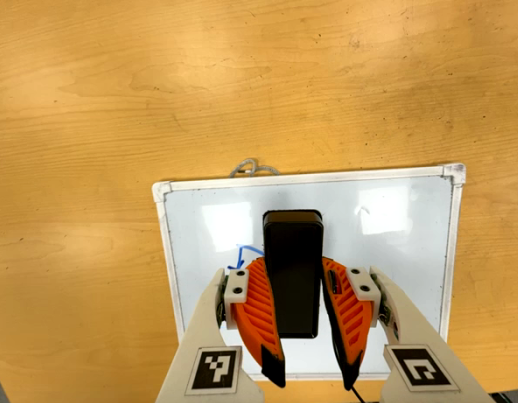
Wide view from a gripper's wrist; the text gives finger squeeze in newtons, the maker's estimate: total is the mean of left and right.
{"total": 8.2, "left": 5.8, "right": 10.5}